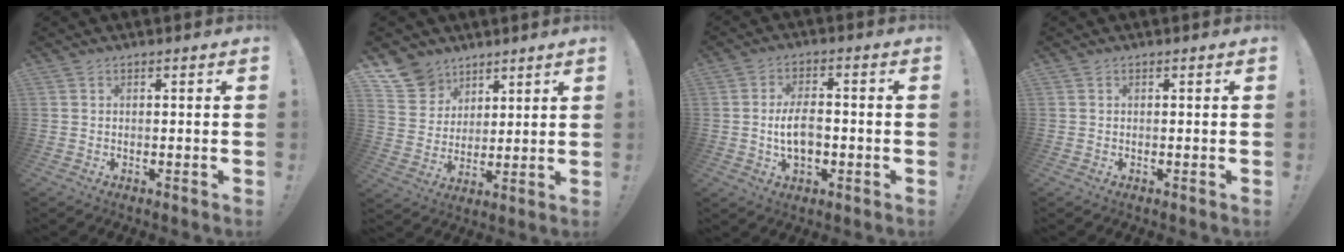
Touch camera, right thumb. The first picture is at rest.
{"total": 11.0, "force": [7.5, 7.7, 2.1], "torque": [-0.045, -0.054, 0.152]}
{"total": 8.3, "force": [-1.4, 4.8, 6.6], "torque": [-0.109, 0.003, -0.028]}
{"total": 0.0}